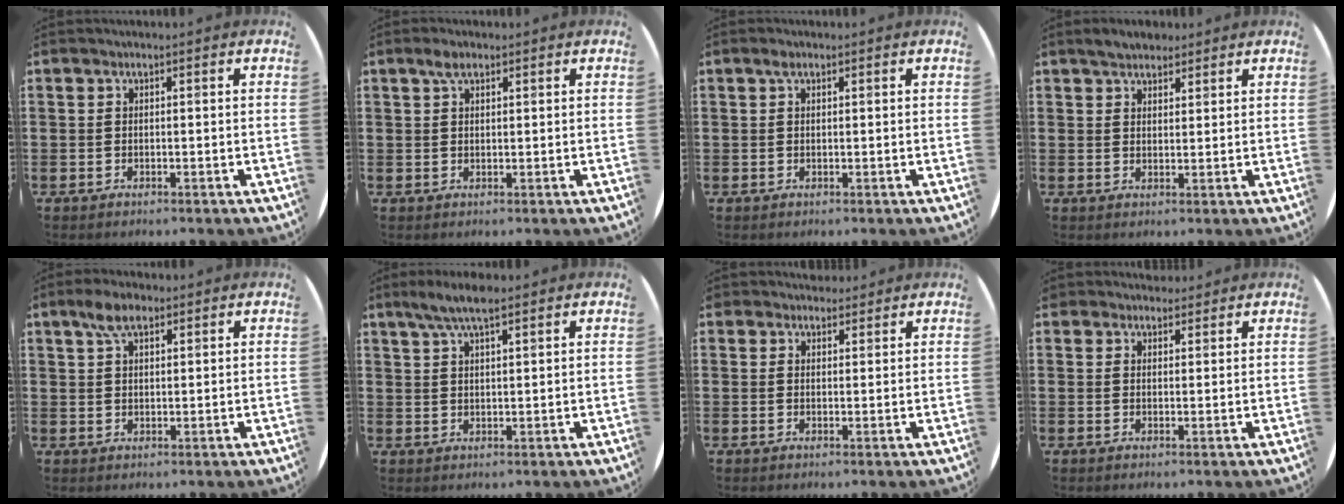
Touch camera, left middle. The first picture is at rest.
{"total": 2.2, "force": [1.4, 1.0, 1.3], "torque": [-0.021, 0.003, 0.024]}
{"total": 1.0, "force": [0.6, 0.6, 0.6], "torque": [-0.006, 0.003, 0.008]}
{"total": 2.8, "force": [2.6, 1.0, 0.5], "torque": [-0.006, 0.003, 0.048]}
{"total": 4.6, "force": [3.1, 2.0, 2.7], "torque": [-0.051, 0.005, 0.054]}
{"total": 5.0, "force": [3.8, 1.1, 3.0], "torque": [-0.067, 0.001, 0.067]}
{"total": 2.4, "force": [2.2, 0.8, -0.1], "torque": [0.005, -0.005, 0.042]}
{"total": 2.4, "force": [2.2, 0.8, -0.1], "torque": [0.005, -0.004, 0.041]}